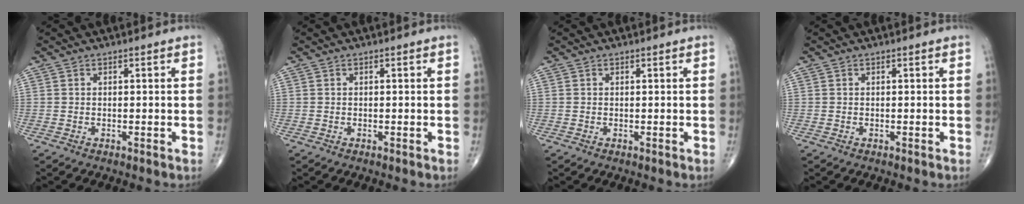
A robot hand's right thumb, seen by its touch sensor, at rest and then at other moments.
{"total": 0.0}
{"total": 0.0}
{"total": 0.0}